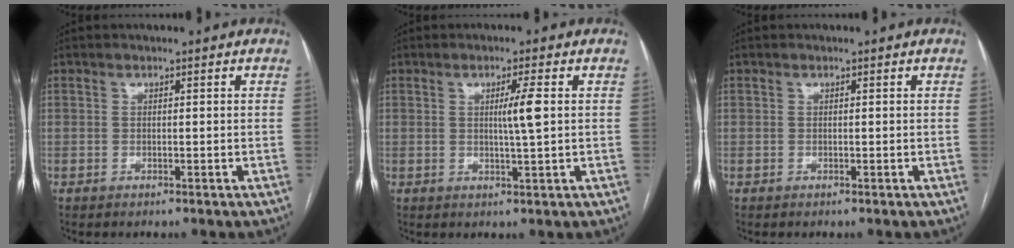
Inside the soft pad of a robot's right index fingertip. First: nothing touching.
{"total": 3.6, "force": [0.6, -0.5, 3.6], "torque": [-0.062, -0.005, 0.009]}
{"total": 0.0}